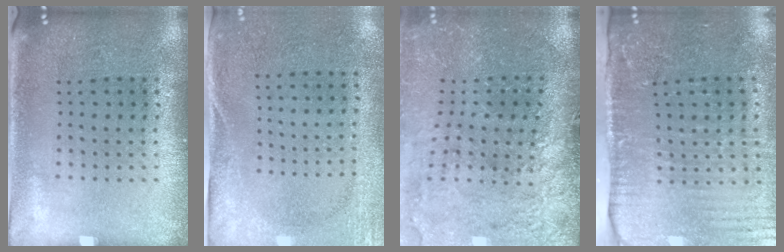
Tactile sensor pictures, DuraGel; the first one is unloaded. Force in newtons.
{"total": 2.7, "press": 2.2, "slide": 1.7}
{"total": 3.3, "press": 3.0, "slide": 1.3}
{"total": 4.5, "press": 3.7, "slide": 2.4}